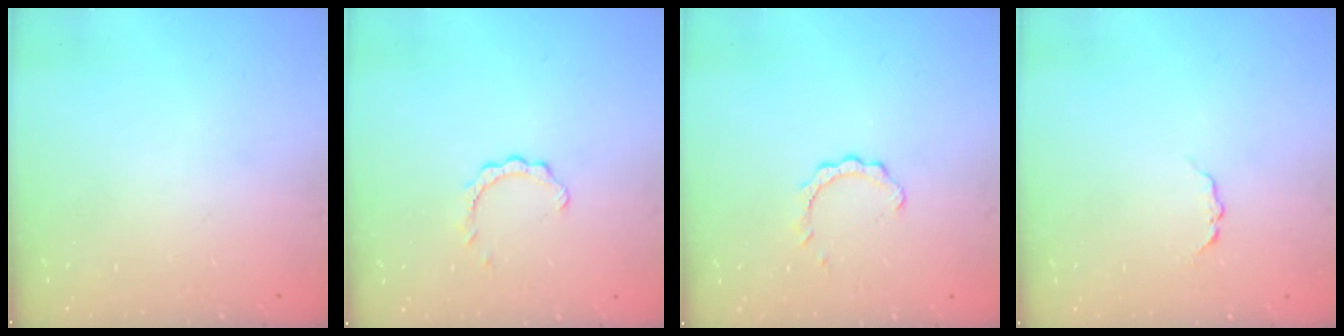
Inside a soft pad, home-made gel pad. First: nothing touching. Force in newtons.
{"total": 2.0, "press": 2.0, "slide": 0.2}
{"total": 2.4, "press": 2.4, "slide": 0.3}
{"total": 3.2, "press": 3.1, "slide": 0.4}